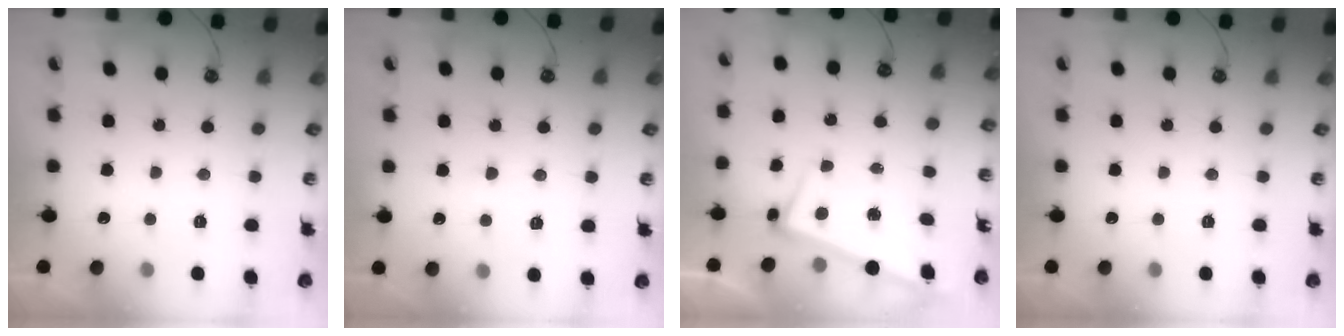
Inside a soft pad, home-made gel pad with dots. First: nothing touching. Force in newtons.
{"total": 0.9, "press": 0.9, "slide": 0.1}
{"total": 2.4, "press": 2.2, "slide": 0.9}
{"total": 0.0}